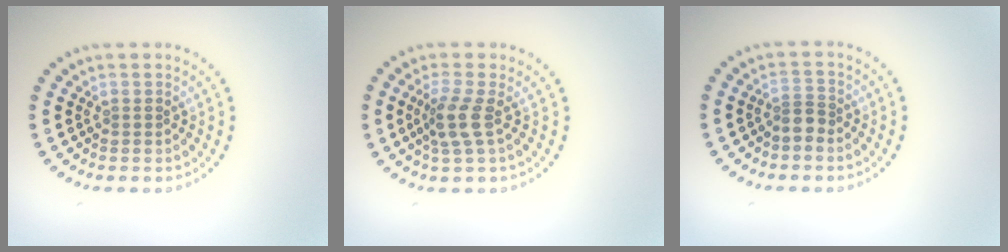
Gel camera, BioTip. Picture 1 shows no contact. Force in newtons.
{"total": 2.5, "press": 1.9, "slide": 1.6}
{"total": 1.4, "press": 1.0, "slide": 1.0}